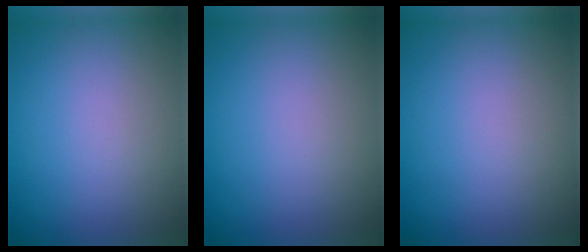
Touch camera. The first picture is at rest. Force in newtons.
{"total": 0.0}
{"total": 0.0}